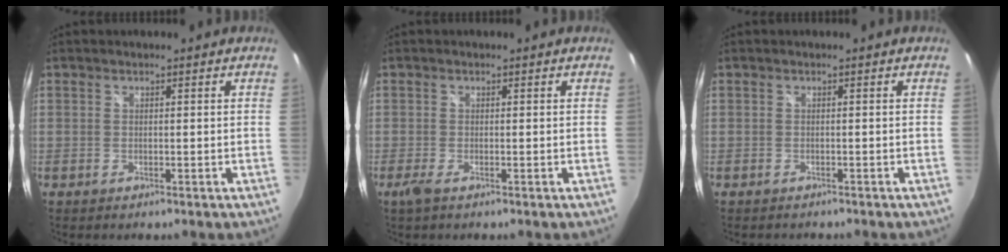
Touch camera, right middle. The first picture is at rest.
{"total": 1.6, "force": [-0.8, 0.0, 1.3], "torque": [-0.028, -0.006, -0.018]}
{"total": 1.6, "force": [-1.5, 0.5, 0.4], "torque": [-0.013, -0.009, -0.021]}